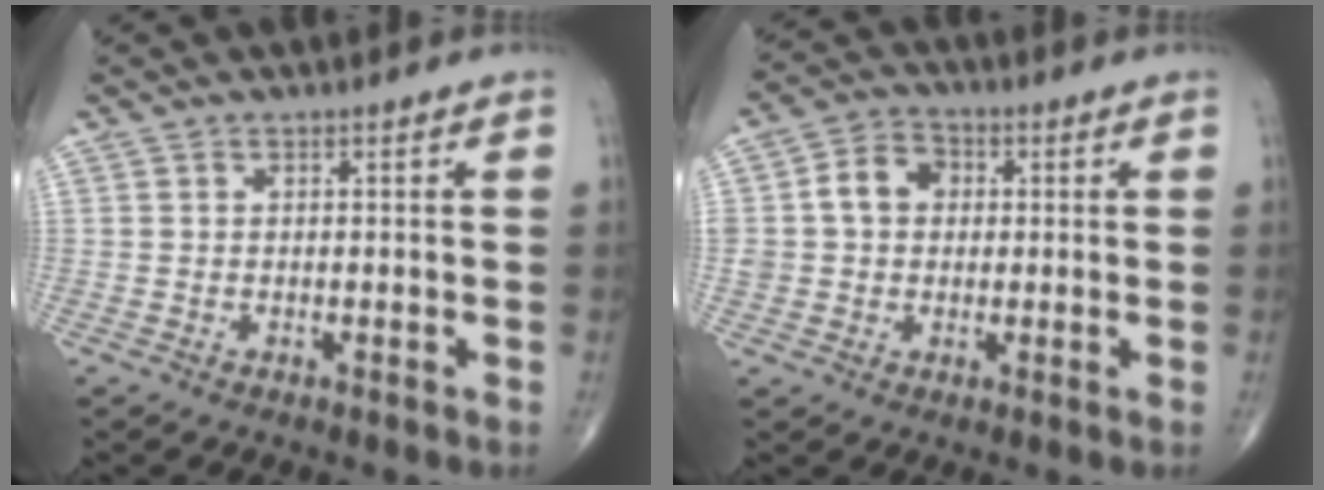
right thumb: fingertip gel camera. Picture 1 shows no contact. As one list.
[{"total": 7.9, "force": [0.9, 6.5, 4.4], "torque": [-0.060, 0.017, 0.010]}]